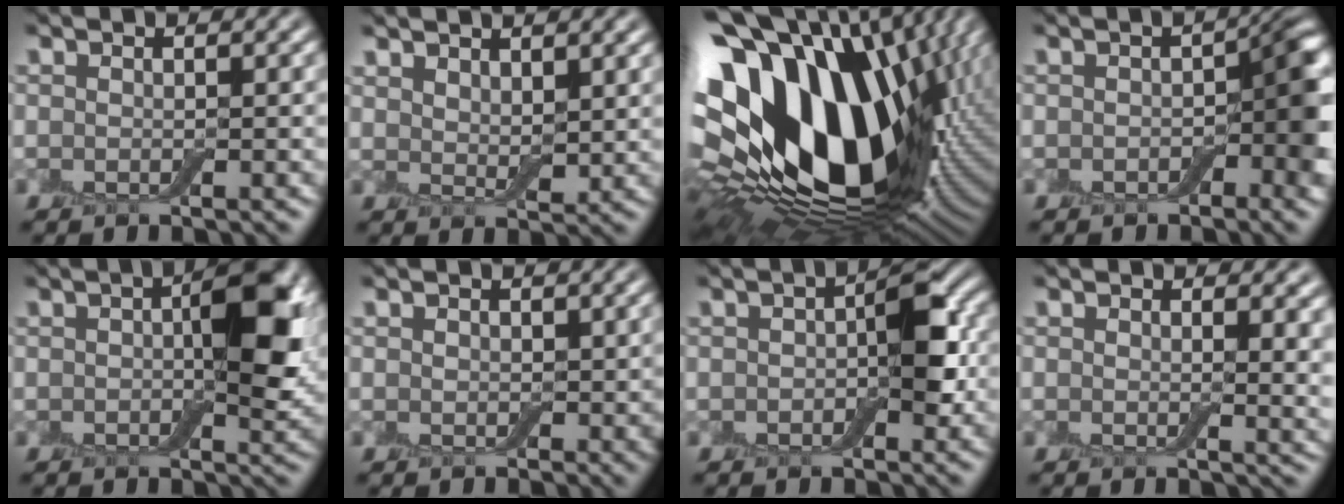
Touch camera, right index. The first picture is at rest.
{"total": 2.6, "force": [2.2, 1.0, 1.1], "torque": [-0.030, -0.001, 0.048]}
{"total": 21.4, "force": [2.7, 12.6, 17.1], "torque": [-0.314, -0.038, 0.057]}
{"total": 5.0, "force": [-0.8, 2.9, 4.0], "torque": [-0.038, 0.003, -0.018]}
{"total": 6.4, "force": [0.8, 2.8, 5.7], "torque": [-0.076, 0.008, 0.010]}
{"total": 1.0, "force": [0.4, 0.8, 0.3], "torque": [-0.002, -0.003, 0.008]}
{"total": 4.3, "force": [0.1, 2.3, 3.6], "torque": [-0.042, 0.006, -0.003]}
{"total": 3.3, "force": [0.8, 1.9, 2.6], "torque": [-0.038, -0.014, 0.016]}